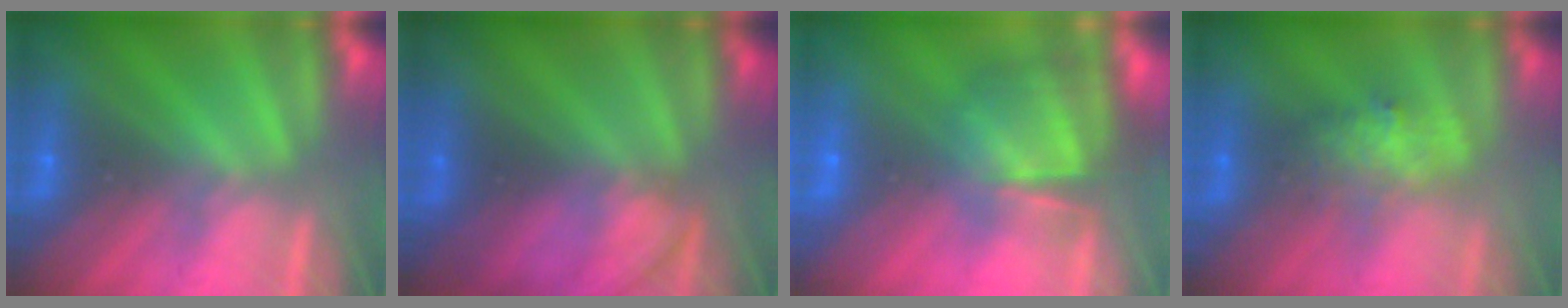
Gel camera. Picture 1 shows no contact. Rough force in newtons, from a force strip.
{"total": 2.3}
{"total": 7.5}
{"total": 2.6}